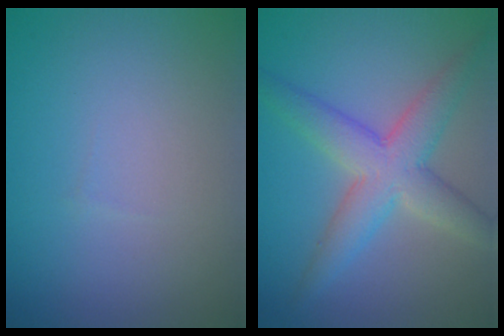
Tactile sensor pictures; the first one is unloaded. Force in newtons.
{"total": 5.4, "press": 5.4, "slide": 0.1}